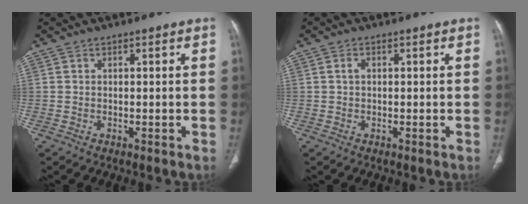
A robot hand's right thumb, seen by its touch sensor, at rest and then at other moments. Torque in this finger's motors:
{"motor_torque": [-0.54, 0.28, 0.16, -0.36, 0.07]}